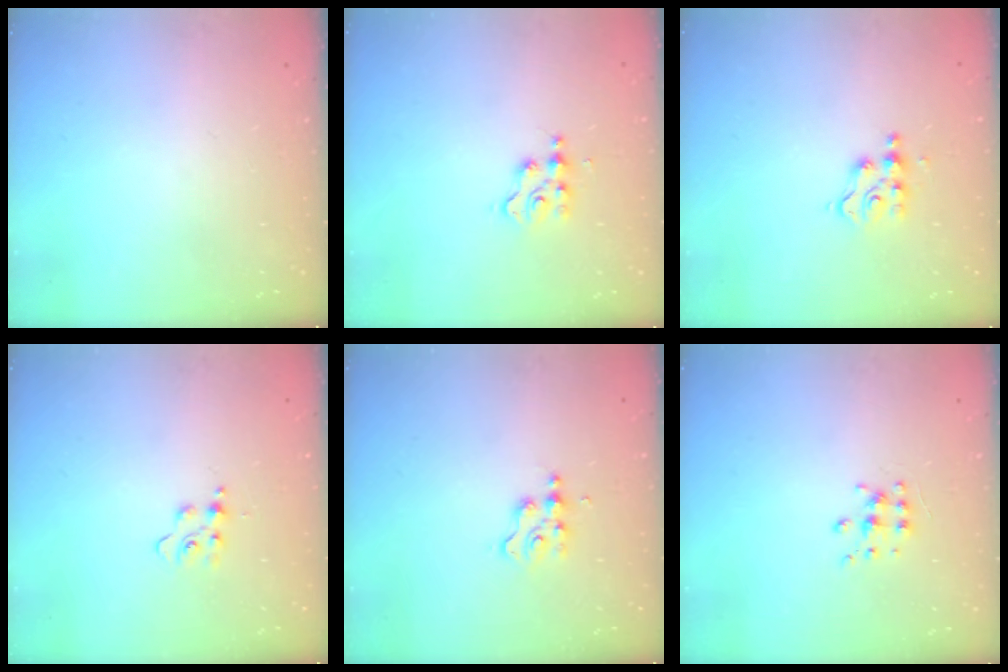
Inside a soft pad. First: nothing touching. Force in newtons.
{"total": 2.7, "press": 2.6, "slide": 0.3}
{"total": 4.7, "press": 4.7, "slide": 0.3}
{"total": 5.6, "press": 5.6, "slide": 0.5}
{"total": 2.8, "press": 2.8, "slide": 0.2}
{"total": 6.0, "press": 6.0, "slide": 0.5}